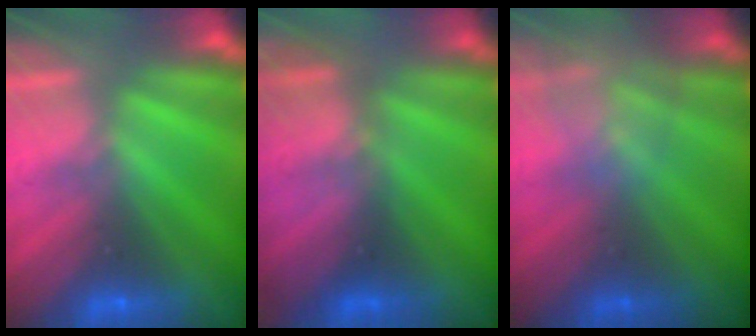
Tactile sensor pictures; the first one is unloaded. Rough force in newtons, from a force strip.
{"total": 2.9}
{"total": 4.6}